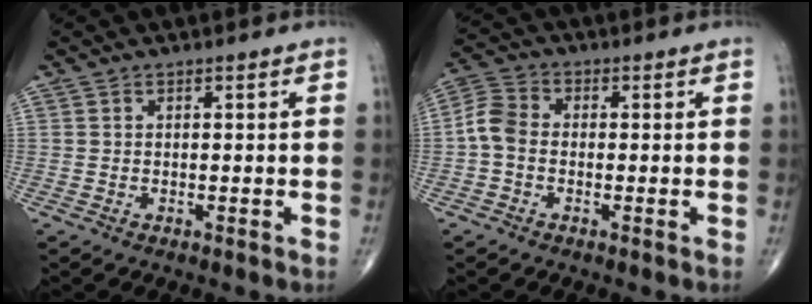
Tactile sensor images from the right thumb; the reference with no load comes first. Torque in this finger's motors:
{"motor_torque": [0.33, 0.34, 0.07, -0.21, 0.03]}